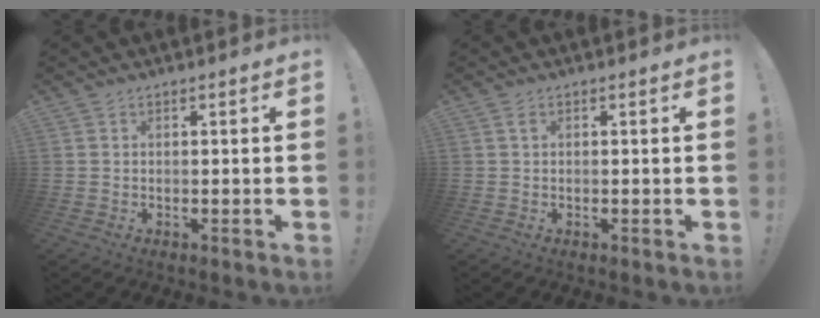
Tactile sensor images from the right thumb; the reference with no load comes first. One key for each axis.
{"total": 1.0, "fx": 0.5, "fy": 0.4, "fz": 0.8, "tx": -0.011, "ty": 0.001, "tz": 0.007}